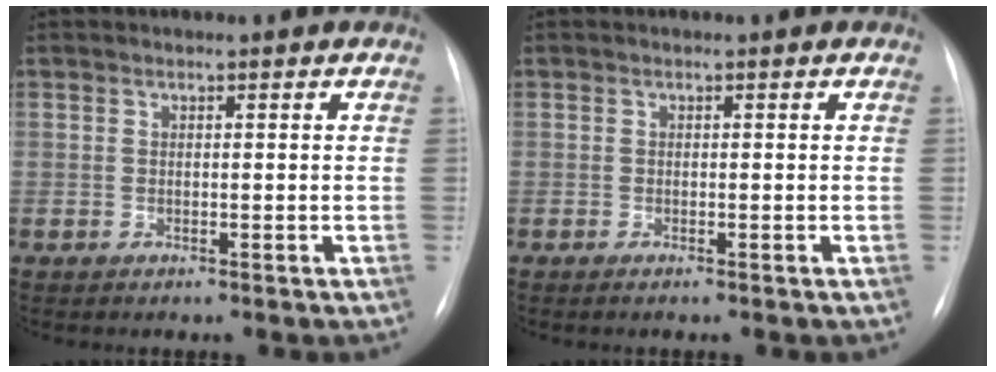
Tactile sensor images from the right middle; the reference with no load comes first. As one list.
[{"total": 0.6, "force": [-0.4, -0.1, 0.4], "torque": [-0.012, -0.004, -0.005]}]